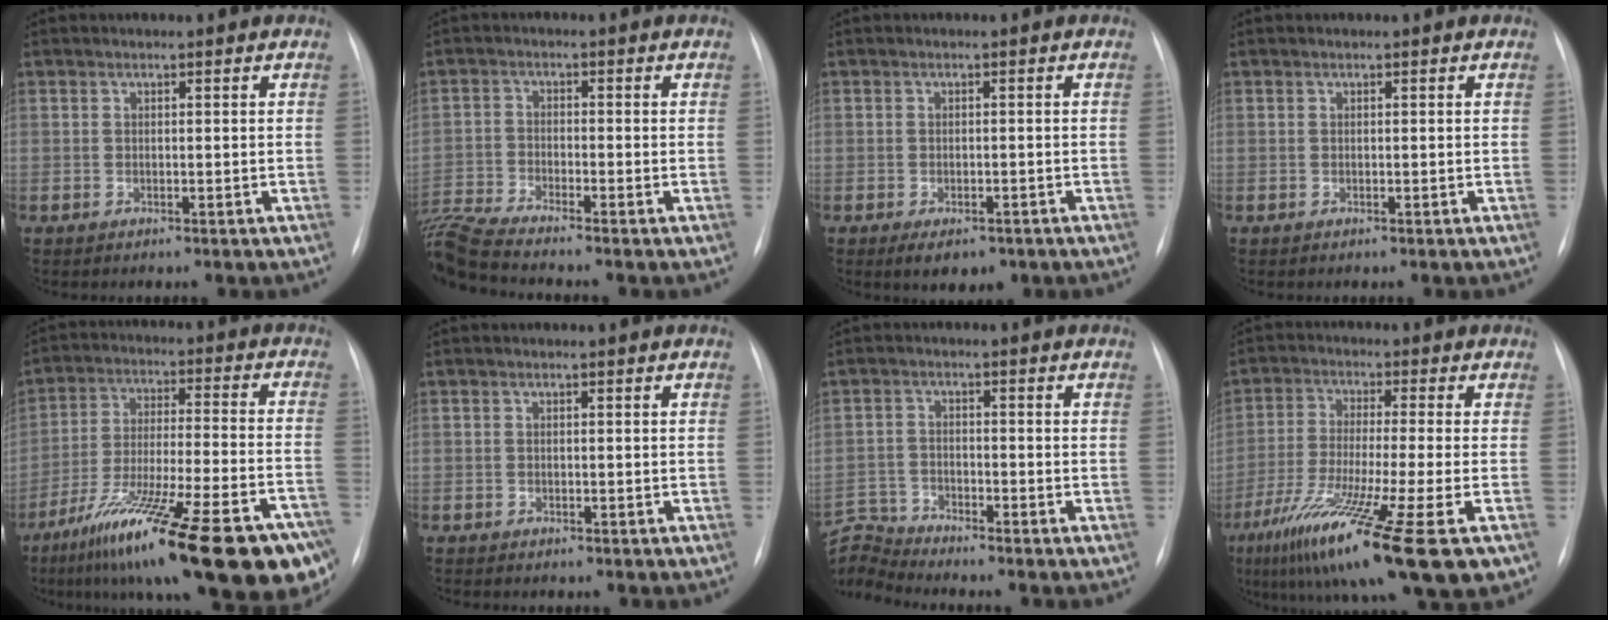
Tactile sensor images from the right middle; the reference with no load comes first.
{"total": 9.0, "force": [-8.3, -1.6, 2.9], "torque": [-0.069, -0.008, -0.160]}
{"total": 4.7, "force": [-3.0, 2.4, 2.7], "torque": [-0.034, -0.003, -0.034]}
{"total": 0.0}
{"total": 29.0, "force": [-18.7, 4.7, 21.6], "torque": [-0.269, -0.020, -0.293]}
{"total": 1.7, "force": [-1.4, 0.7, 0.5], "torque": [-0.009, 0.002, -0.018]}
{"total": 7.0, "force": [-6.9, -0.6, -0.8], "torque": [0.001, 0.013, -0.135]}
{"total": 17.9, "force": [-9.4, 0.4, 15.3], "torque": [-0.248, -0.053, -0.161]}